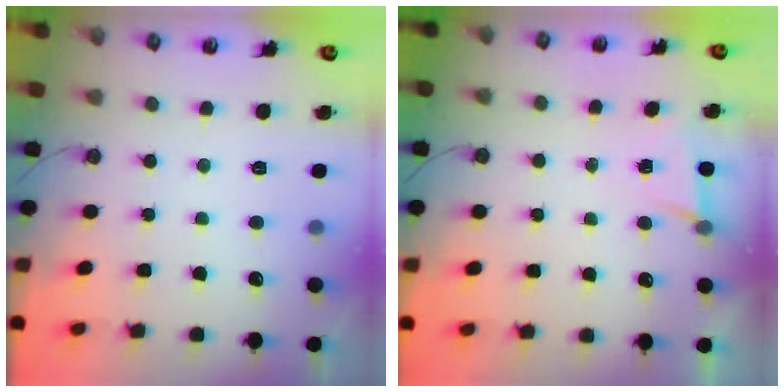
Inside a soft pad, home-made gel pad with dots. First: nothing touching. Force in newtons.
{"total": 4.7, "press": 1.6, "slide": 4.4}